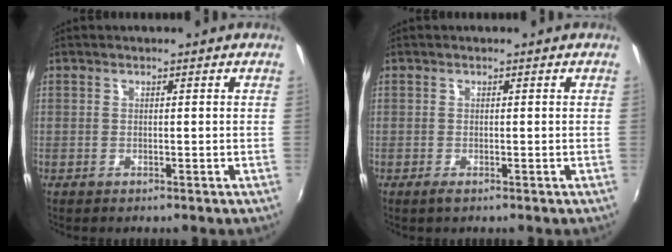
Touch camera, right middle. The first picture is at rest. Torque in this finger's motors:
{"motor_torque": [0.21, -0.09, 0.07, 0.02]}